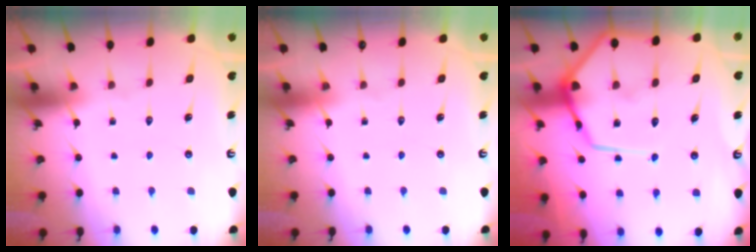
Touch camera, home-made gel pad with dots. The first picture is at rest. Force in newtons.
{"total": 0.0}
{"total": 12.2, "press": 12.1, "slide": 1.3}